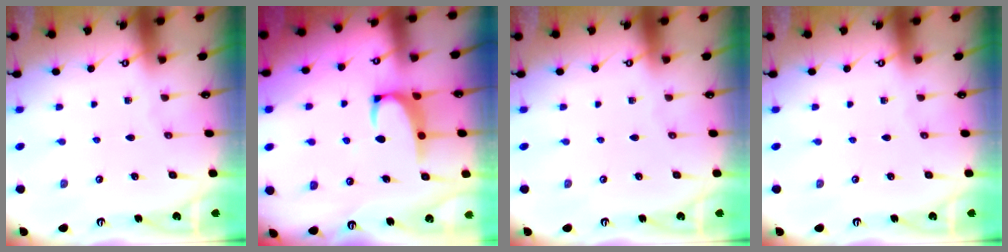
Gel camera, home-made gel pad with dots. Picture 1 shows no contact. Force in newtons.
{"total": 2.6, "press": 2.5, "slide": 0.7}
{"total": 0.0}
{"total": 0.0}